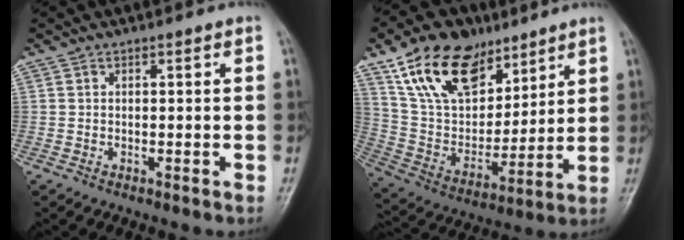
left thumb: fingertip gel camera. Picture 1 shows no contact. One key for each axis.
{"total": 20.2, "fx": 12.1, "fy": 12.2, "fz": 10.7, "tx": -0.147, "ty": -0.039, "tz": 0.231}